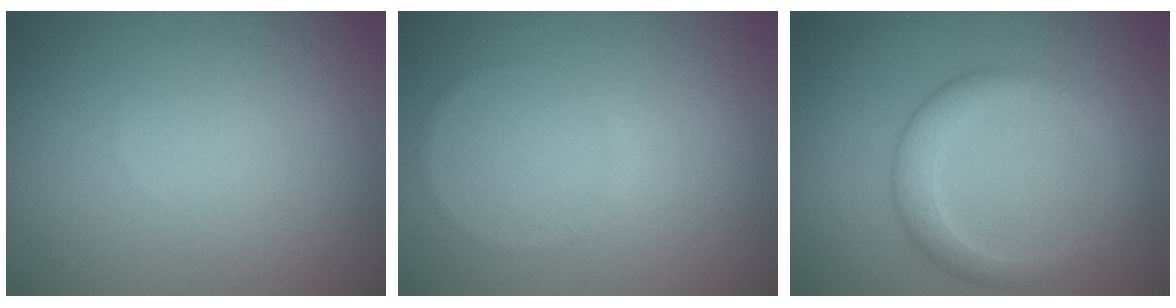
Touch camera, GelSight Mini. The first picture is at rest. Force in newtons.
{"total": 0.5, "press": 0.5, "slide": 0.1}
{"total": 3.0, "press": 3.0, "slide": 0.1}